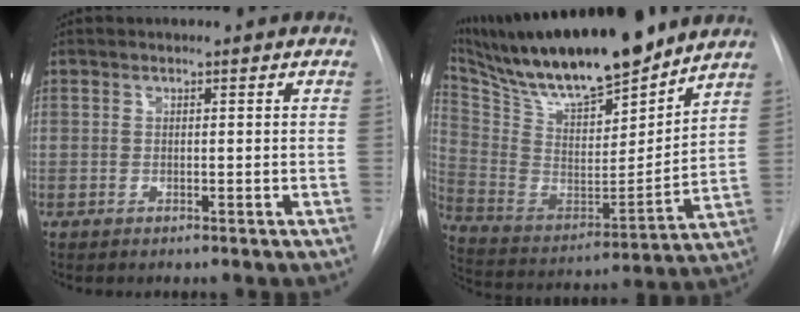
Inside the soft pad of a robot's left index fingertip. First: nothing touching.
{"total": 23.5, "force": [19.4, 4.3, 12.5], "torque": [-0.239, -0.012, 0.332]}